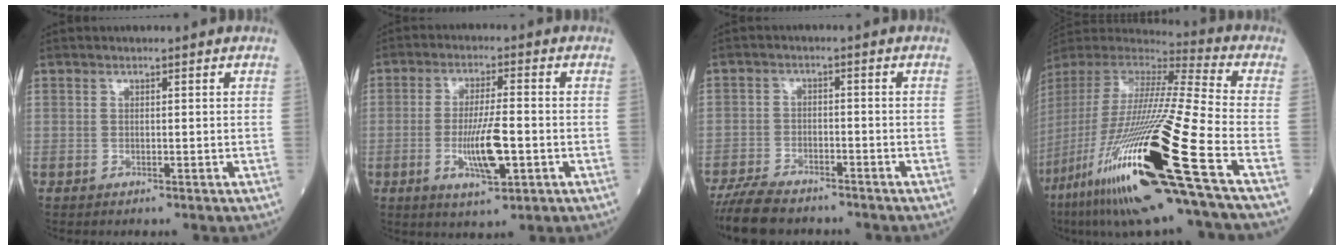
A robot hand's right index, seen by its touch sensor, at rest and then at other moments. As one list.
[{"total": 8.7, "force": [-2.2, 1.9, 8.2], "torque": [-0.155, -0.006, -0.035]}, {"total": 10.0, "force": [-8.4, 3.6, 4.1], "torque": [-0.083, -0.016, -0.141]}, {"total": 35.6, "force": [-15.1, 2.9, 32.2], "torque": [-0.638, -0.081, -0.283]}]